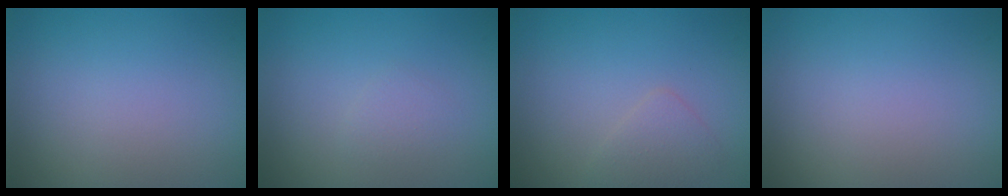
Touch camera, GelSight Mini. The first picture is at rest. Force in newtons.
{"total": 0.9, "press": 0.9, "slide": 0.0}
{"total": 1.5, "press": 1.5, "slide": 0.1}
{"total": 0.0}